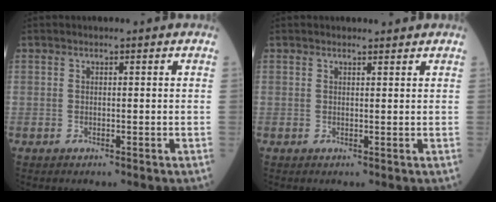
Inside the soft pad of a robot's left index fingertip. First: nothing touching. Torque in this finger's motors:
{"motor_torque": [-0.14, -0.01, -0.03, -0.01]}